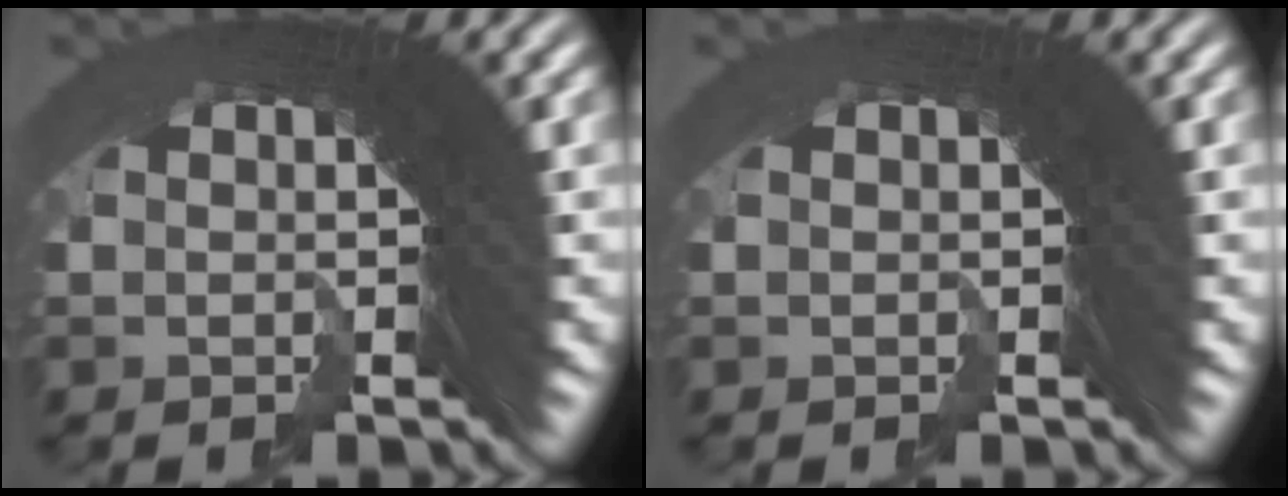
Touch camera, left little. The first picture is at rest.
{"total": 0.0}